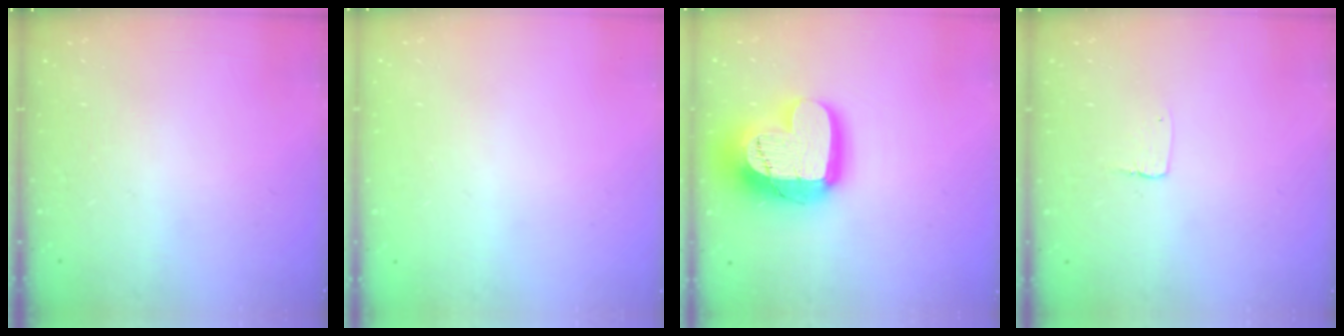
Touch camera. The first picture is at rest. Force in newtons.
{"total": 0.0}
{"total": 24.2, "press": 24.1, "slide": 1.8}
{"total": 2.9, "press": 2.9, "slide": 0.2}